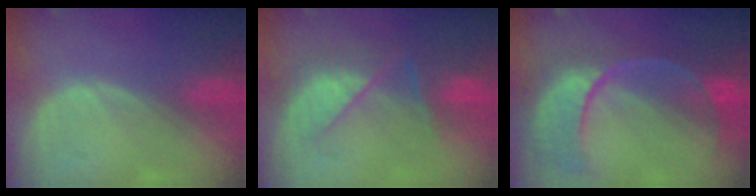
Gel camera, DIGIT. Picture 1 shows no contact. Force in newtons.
{"total": 7.3, "press": 7.1, "slide": 1.6}
{"total": 11.2, "press": 9.3, "slide": 6.2}